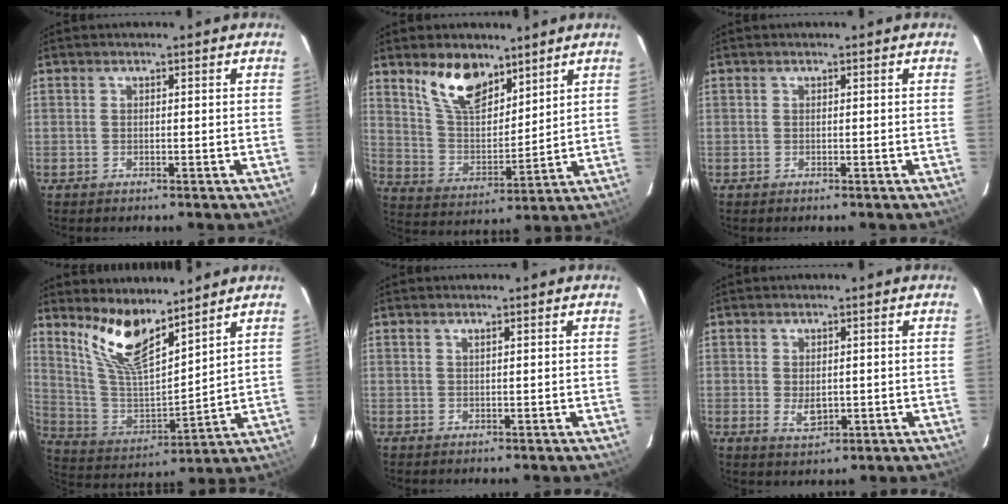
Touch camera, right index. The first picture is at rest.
{"total": 12.4, "force": [8.5, 5.8, 6.8], "torque": [-0.128, 0.005, 0.166]}
{"total": 0.0}
{"total": 12.8, "force": [9.5, 3.5, 7.8], "torque": [-0.158, -0.011, 0.196]}
{"total": 0.5, "force": [0.4, -0.1, 0.3], "torque": [-0.005, 0.002, 0.007]}
{"total": 3.5, "force": [-0.2, 2.3, 2.6], "torque": [-0.045, -0.006, 0.003]}